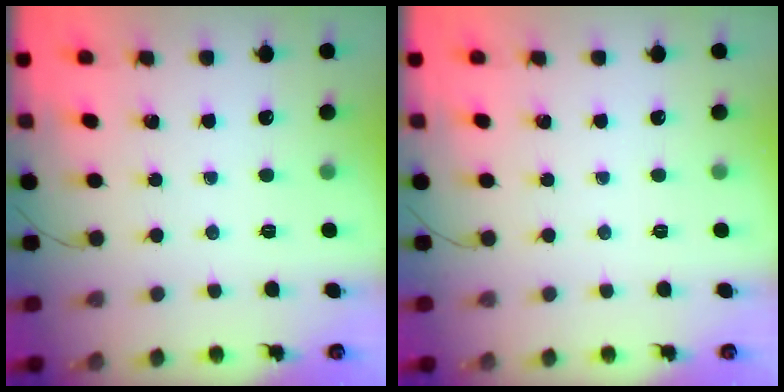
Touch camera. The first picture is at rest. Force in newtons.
{"total": 0.0}